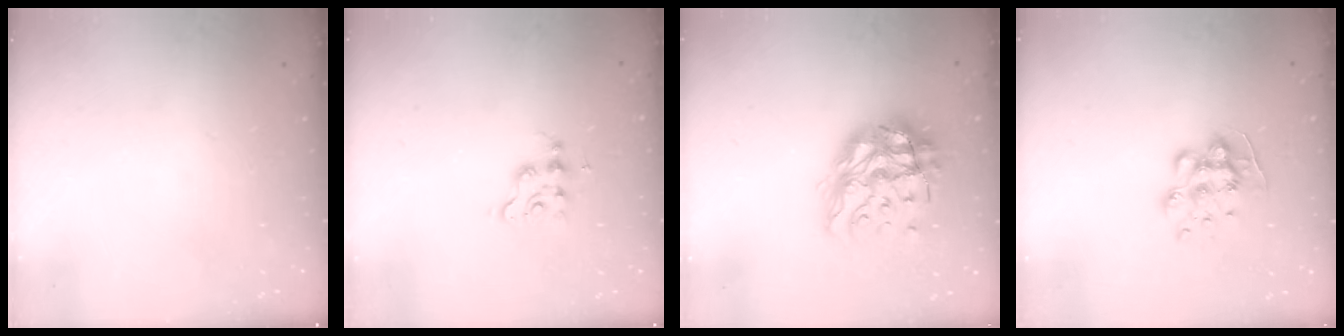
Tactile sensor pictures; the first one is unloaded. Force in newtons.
{"total": 2.6, "press": 2.5, "slide": 0.7}
{"total": 17.9, "press": 17.8, "slide": 1.8}
{"total": 9.0, "press": 9.0, "slide": 0.5}